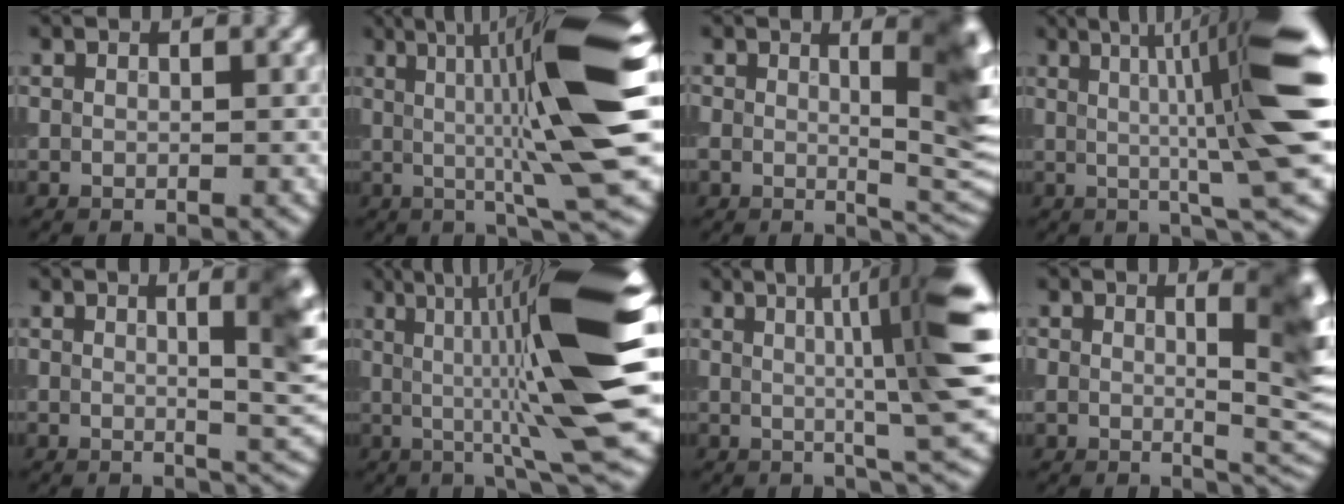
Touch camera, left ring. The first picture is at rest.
{"total": 12.7, "force": [1.2, 1.8, 12.6], "torque": [-0.166, 0.016, 0.014]}
{"total": 7.2, "force": [1.6, 2.2, 6.7], "torque": [-0.085, -0.009, 0.026]}
{"total": 12.4, "force": [1.9, 2.0, 12.1], "torque": [-0.144, 0.012, 0.021]}
{"total": 6.4, "force": [1.4, 1.7, 6.0], "torque": [-0.056, 0.003, 0.019]}
{"total": 14.2, "force": [1.1, 2.3, 13.9], "torque": [-0.193, 0.021, 0.014]}
{"total": 10.5, "force": [1.7, 1.8, 10.2], "torque": [-0.117, 0.015, 0.020]}
{"total": 6.6, "force": [1.7, 2.1, 6.0], "torque": [-0.076, -0.010, 0.029]}